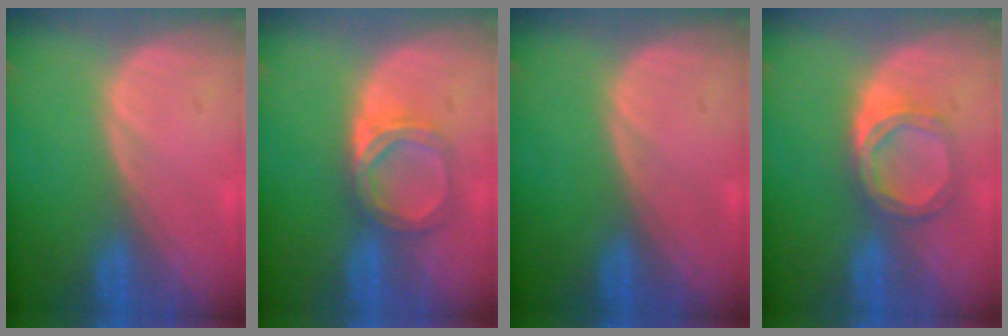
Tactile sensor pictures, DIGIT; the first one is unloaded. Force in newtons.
{"total": 5.3, "press": 4.7, "slide": 2.4}
{"total": 0.0}
{"total": 4.8, "press": 4.6, "slide": 1.3}